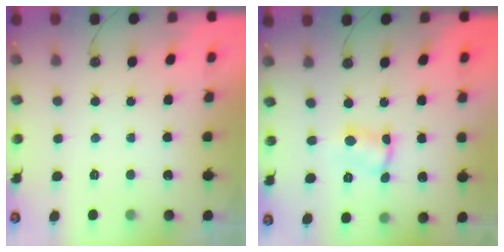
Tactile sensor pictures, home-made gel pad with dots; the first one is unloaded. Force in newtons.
{"total": 2.7, "press": 2.7, "slide": 0.1}